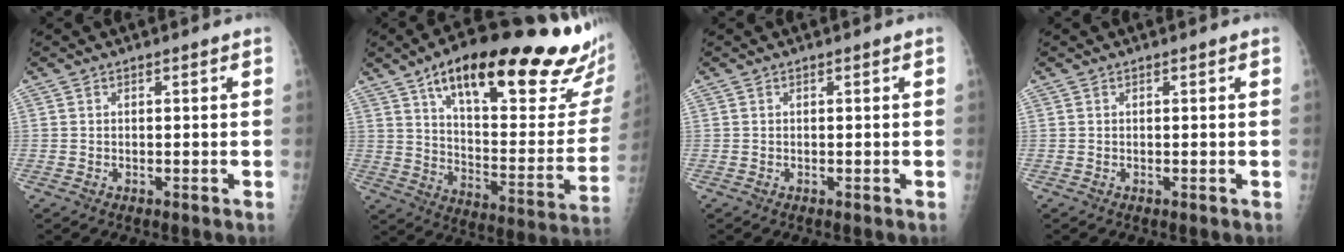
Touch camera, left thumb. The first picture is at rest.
{"total": 33.3, "force": [20.6, 9.4, 24.4], "torque": [-0.312, -0.046, 0.305]}
{"total": 0.0}
{"total": 0.0}